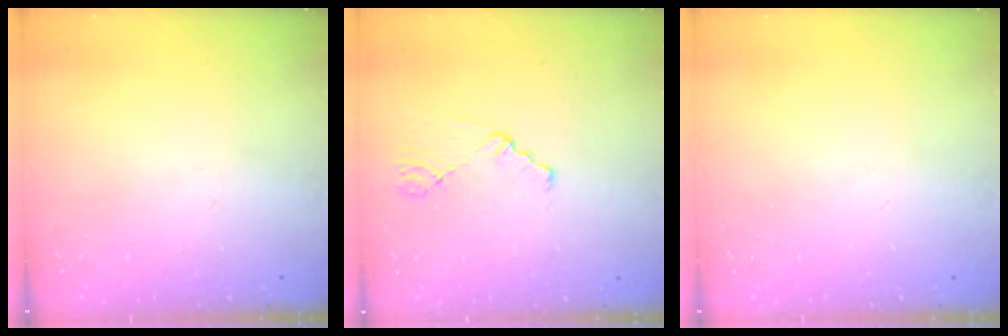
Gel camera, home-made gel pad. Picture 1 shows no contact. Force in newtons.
{"total": 1.3, "press": 1.3, "slide": 0.3}
{"total": 0.0}